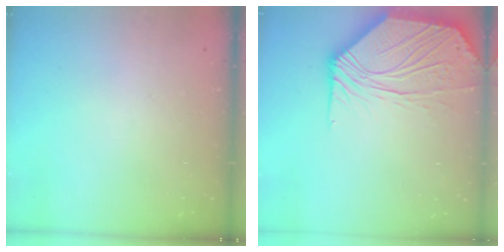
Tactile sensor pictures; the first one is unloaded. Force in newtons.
{"total": 12.3, "press": 12.2, "slide": 1.9}